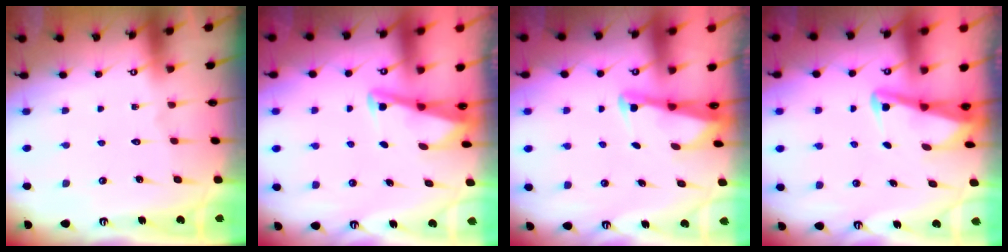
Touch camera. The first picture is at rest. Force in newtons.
{"total": 2.8, "press": 2.7, "slide": 0.4}
{"total": 2.4, "press": 2.4, "slide": 0.2}
{"total": 3.0, "press": 3.0, "slide": 0.3}